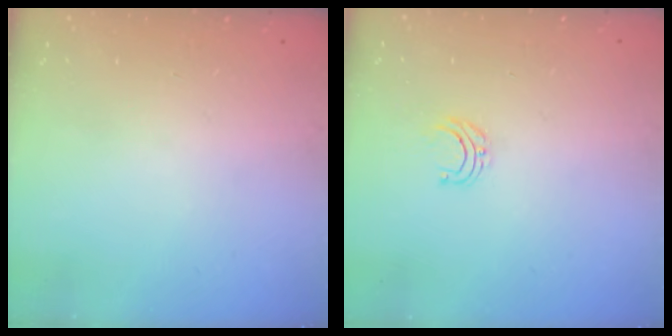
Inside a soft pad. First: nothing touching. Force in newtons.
{"total": 4.0, "press": 4.0, "slide": 0.3}